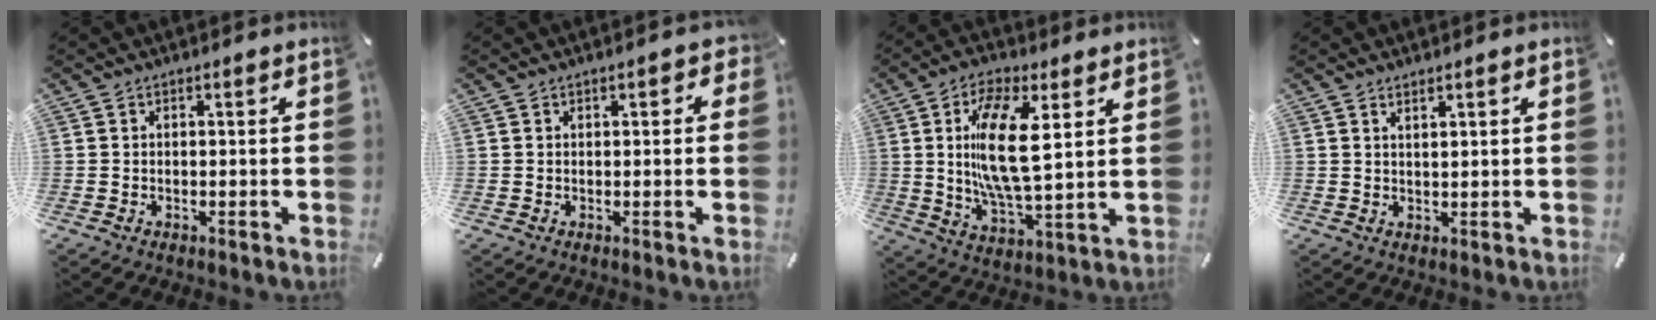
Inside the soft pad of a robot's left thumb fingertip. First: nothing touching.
{"total": 1.7, "force": [0.4, 1.1, 1.2], "torque": [-0.009, 0.000, 0.001]}
{"total": 14.8, "force": [3.8, 5.6, 13.2], "torque": [-0.269, -0.012, 0.059]}
{"total": 1.6, "force": [1.3, -0.1, 0.8], "torque": [-0.016, -0.002, 0.024]}